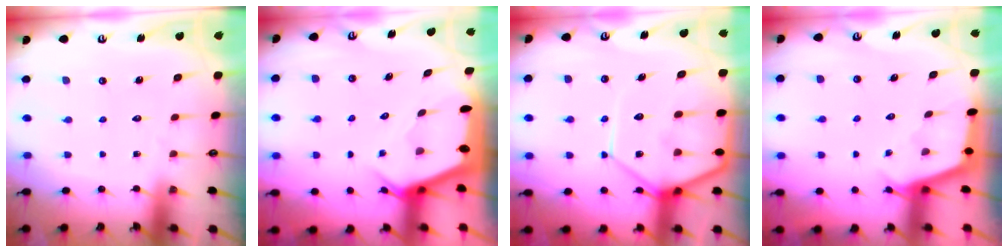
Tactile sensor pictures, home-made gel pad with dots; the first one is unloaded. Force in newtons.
{"total": 5.3, "press": 5.2, "slide": 0.4}
{"total": 15.1, "press": 15.0, "slide": 1.5}
{"total": 2.9, "press": 2.9, "slide": 0.3}